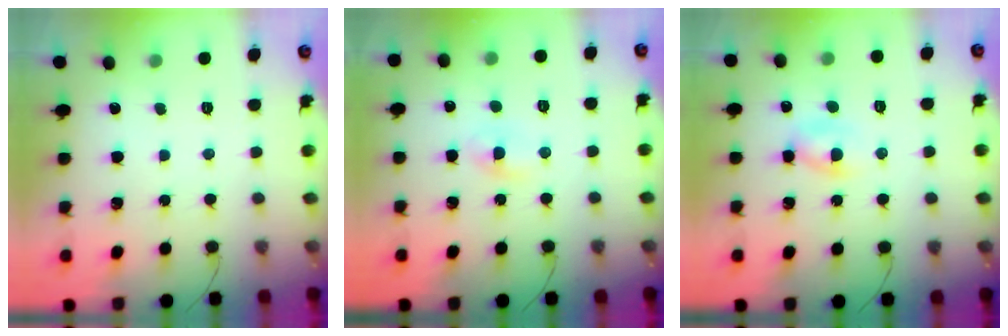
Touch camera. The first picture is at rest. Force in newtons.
{"total": 1.8, "press": 1.5, "slide": 0.9}
{"total": 2.2, "press": 2.0, "slide": 0.9}